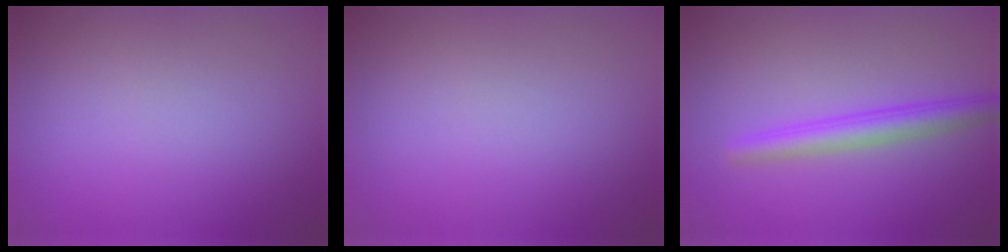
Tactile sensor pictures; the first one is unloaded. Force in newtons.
{"total": 0.0}
{"total": 3.0, "press": 3.0, "slide": 0.1}